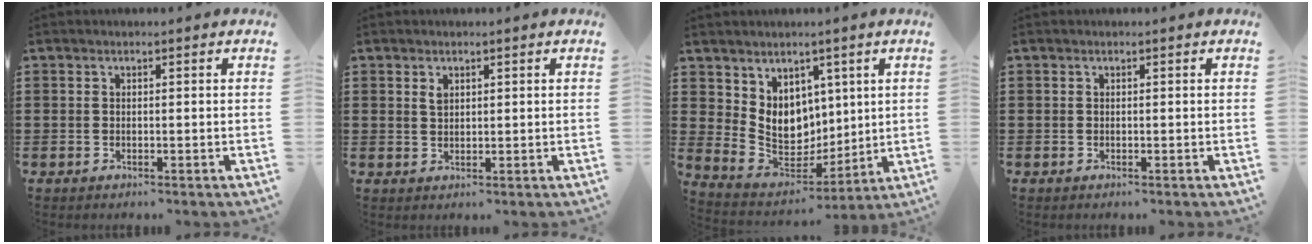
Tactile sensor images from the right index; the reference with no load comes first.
{"total": 1.5, "force": [0.8, 0.8, 0.9], "torque": [-0.020, 0.004, 0.015]}
{"total": 8.0, "force": [3.5, 6.8, 2.4], "torque": [-0.073, -0.024, 0.076]}
{"total": 0.0}